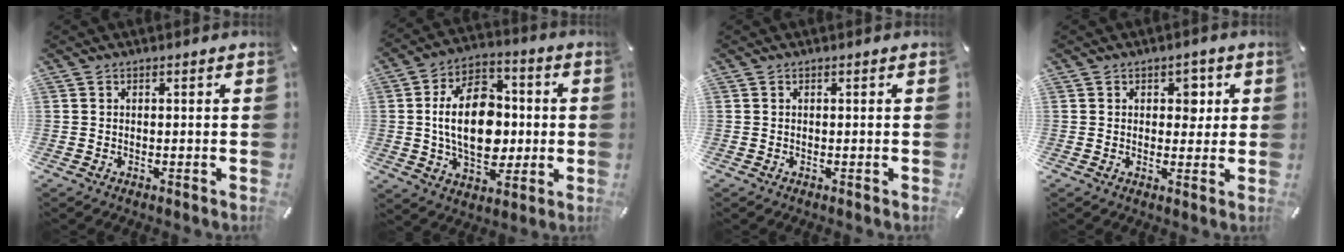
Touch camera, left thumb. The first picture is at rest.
{"total": 17.6, "force": [-0.3, 11.7, 13.1], "torque": [-0.248, 0.007, -0.008]}
{"total": 0.0}
{"total": 4.3, "force": [1.2, 3.1, 2.7], "torque": [-0.018, -0.007, 0.008]}